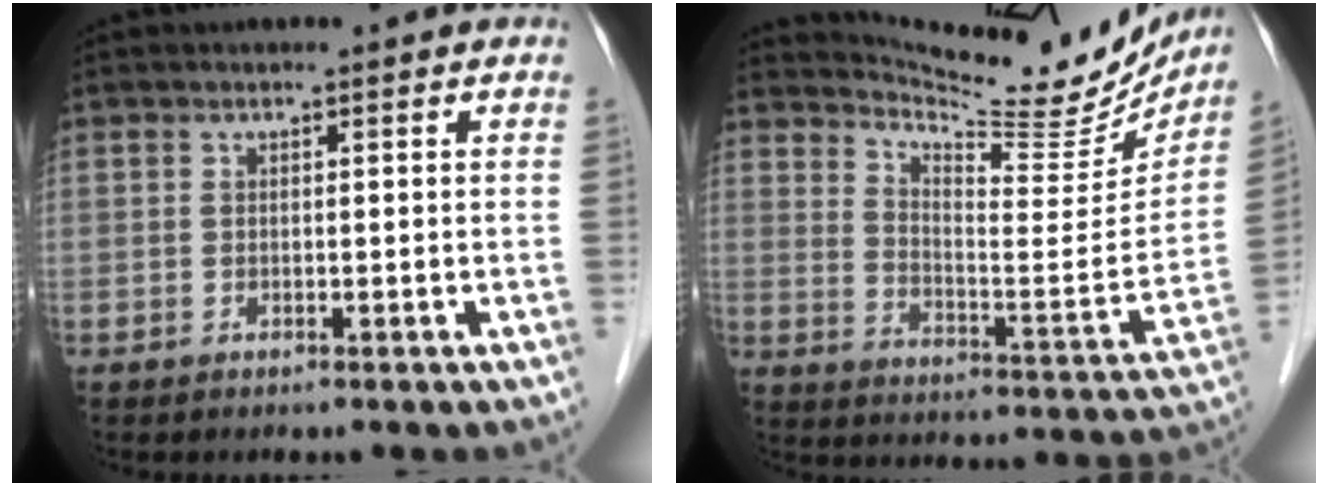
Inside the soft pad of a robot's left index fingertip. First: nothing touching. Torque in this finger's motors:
{"motor_torque": [-0.52, -0.56, 0.01, 0.01]}